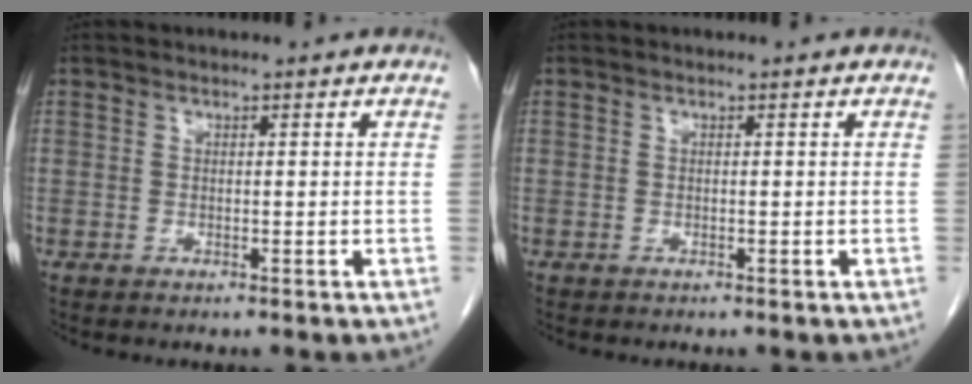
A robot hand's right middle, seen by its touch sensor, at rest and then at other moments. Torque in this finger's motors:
{"motor_torque": [-0.20, -0.08, -0.02, 0.00]}